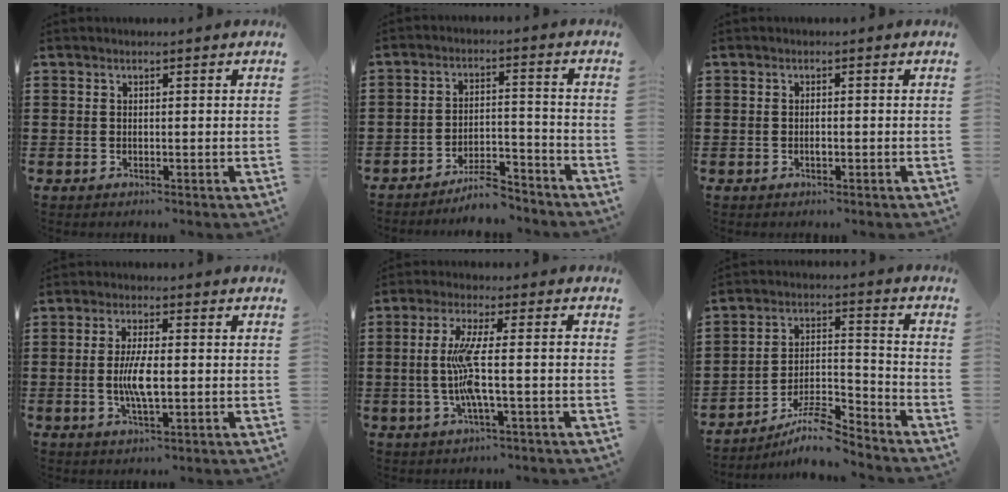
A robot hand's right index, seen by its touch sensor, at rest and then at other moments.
{"total": 6.6, "force": [-5.9, 1.1, 2.6], "torque": [-0.048, 0.009, -0.111]}
{"total": 1.0, "force": [-0.3, 0.4, 0.9], "torque": [-0.019, -0.005, -0.004]}
{"total": 5.9, "force": [-0.6, 1.5, 5.6], "torque": [-0.112, -0.004, -0.015]}
{"total": 8.4, "force": [-1.1, 1.0, 8.3], "torque": [-0.180, -0.015, -0.032]}
{"total": 8.7, "force": [-7.9, 1.3, 3.5], "torque": [-0.052, 0.022, -0.146]}